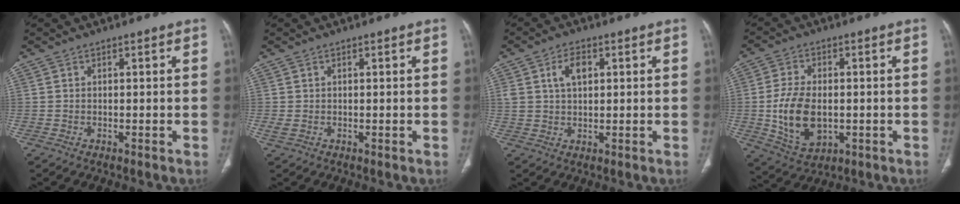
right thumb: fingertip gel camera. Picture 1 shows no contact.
{"total": 1.2, "force": [-0.1, 0.7, 0.9], "torque": [-0.028, 0.000, 0.002]}
{"total": 5.2, "force": [1.7, 3.1, 3.7], "torque": [-0.059, 0.002, 0.033]}
{"total": 11.8, "force": [-1.2, 7.2, 9.3], "torque": [-0.171, -0.005, -0.011]}